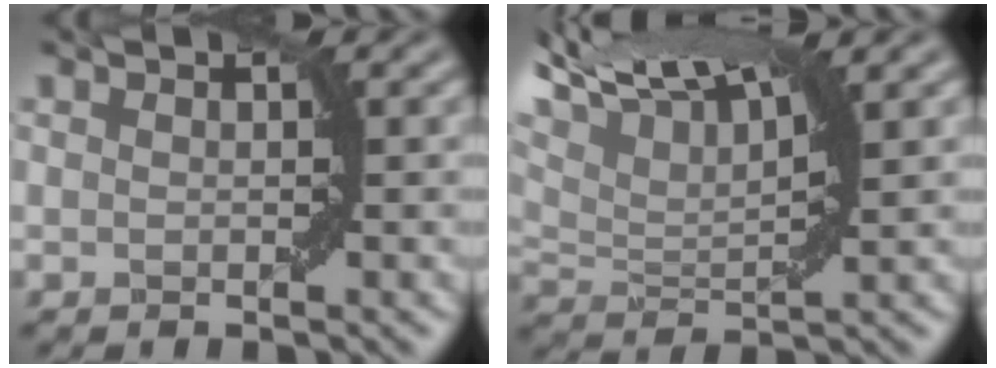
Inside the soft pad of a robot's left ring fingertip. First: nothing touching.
{"total": 9.6, "force": [5.5, 3.5, 7.0], "torque": [-0.122, 0.034, 0.092]}